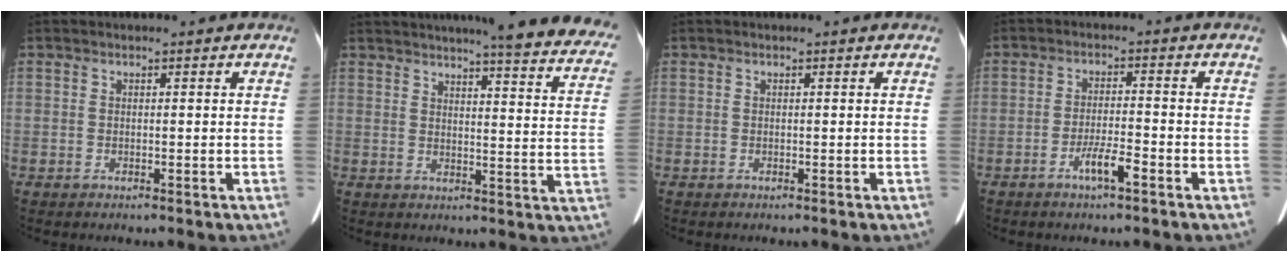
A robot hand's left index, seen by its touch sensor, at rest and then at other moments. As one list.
[{"total": 25.9, "force": [22.6, 2.4, 12.3], "torque": [-0.154, -0.060, 0.250]}, {"total": 0.0}, {"total": 3.9, "force": [-2.4, 0.3, 3.1], "torque": [-0.057, -0.001, -0.047]}]